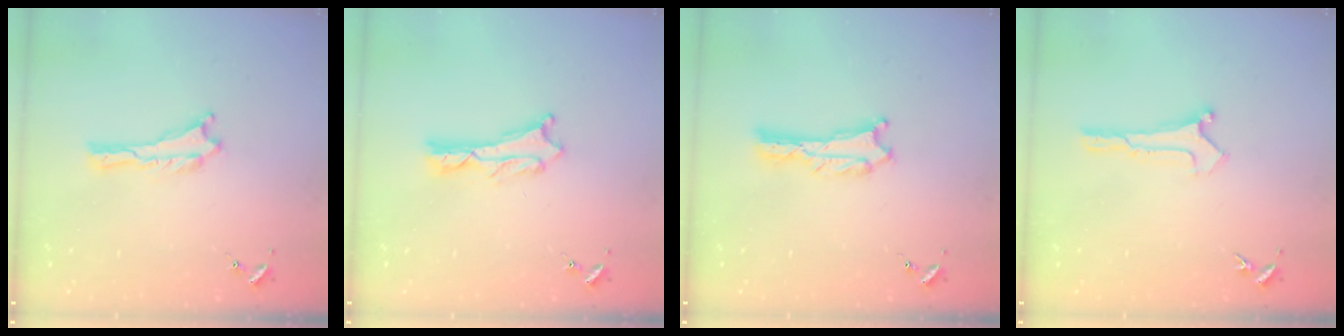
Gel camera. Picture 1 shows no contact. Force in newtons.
{"total": 1.1, "press": 1.0, "slide": 0.2}
{"total": 0.7, "press": 0.7, "slide": 0.1}
{"total": 0.0}